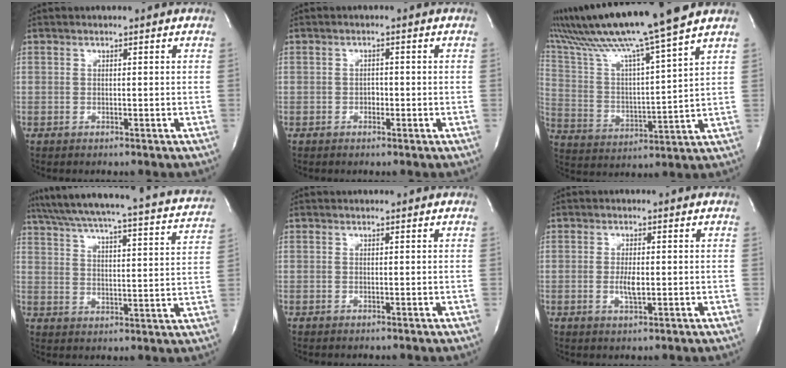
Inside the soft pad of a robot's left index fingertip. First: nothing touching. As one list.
[{"total": 1.2, "force": [-0.6, 0.8, 0.7], "torque": [-0.008, 0.002, -0.010]}, {"total": 19.6, "force": [15.9, -1.5, 11.3], "torque": [-0.213, 0.003, 0.269]}, {"total": 30.2, "force": [27.2, 2.6, 12.6], "torque": [-0.206, -0.046, 0.340]}, {"total": 0.0}, {"total": 2.9, "force": [-0.5, 0.7, 2.7], "torque": [-0.055, -0.005, -0.006]}]